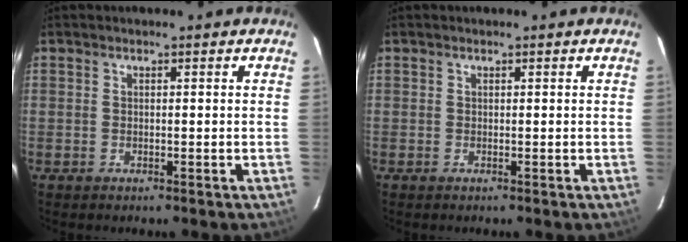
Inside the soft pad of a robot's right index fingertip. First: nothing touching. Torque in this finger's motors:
{"motor_torque": [0.09, -0.02, -0.01, 0.01]}